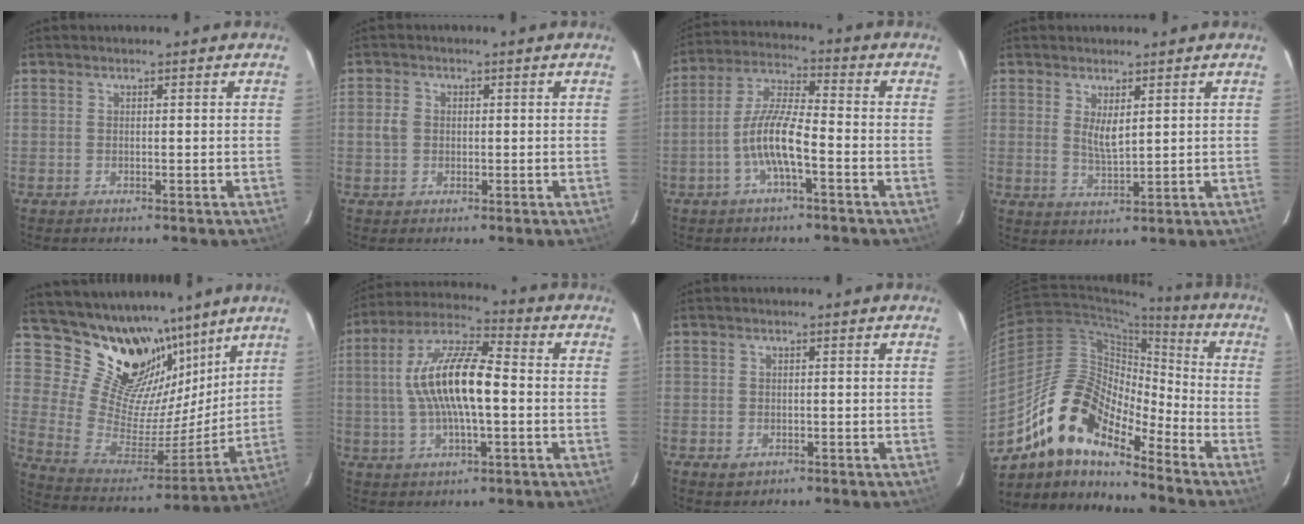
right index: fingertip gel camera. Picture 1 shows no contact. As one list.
[{"total": 2.7, "force": [-0.1, 2.4, 1.2], "torque": [-0.026, 0.007, -0.003]}, {"total": 8.9, "force": [-3.4, 1.7, 8.0], "torque": [-0.172, 0.006, -0.067]}, {"total": 3.8, "force": [1.4, 1.2, 3.4], "torque": [-0.060, -0.008, 0.027]}, {"total": 20.5, "force": [14.9, 11.3, 8.4], "torque": [-0.170, -0.015, 0.280]}, {"total": 14.6, "force": [-0.4, 4.4, 14.0], "torque": [-0.269, 0.015, -0.013]}, {"total": 2.1, "force": [-0.9, 1.6, 0.9], "torque": [-0.017, -0.002, -0.012]}, {"total": 15.7, "force": [-11.8, 5.4, 8.8], "torque": [-0.149, 0.003, -0.238]}]